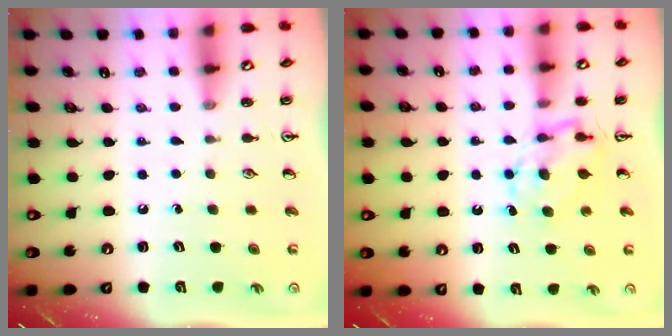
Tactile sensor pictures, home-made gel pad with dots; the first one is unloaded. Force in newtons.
{"total": 6.9, "press": 6.8, "slide": 0.8}